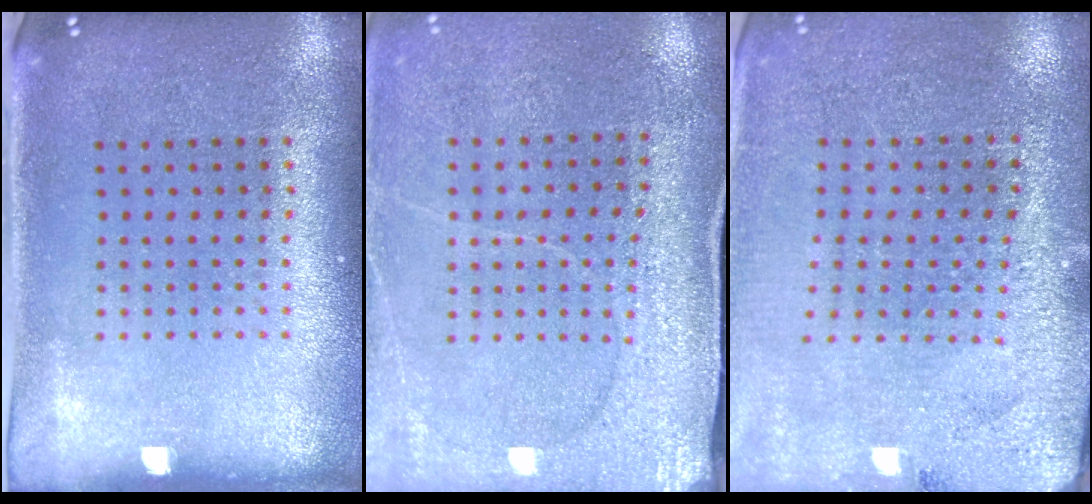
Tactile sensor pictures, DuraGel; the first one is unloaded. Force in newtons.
{"total": 3.0, "press": 3.0, "slide": 0.2}
{"total": 2.8, "press": 2.8, "slide": 0.1}